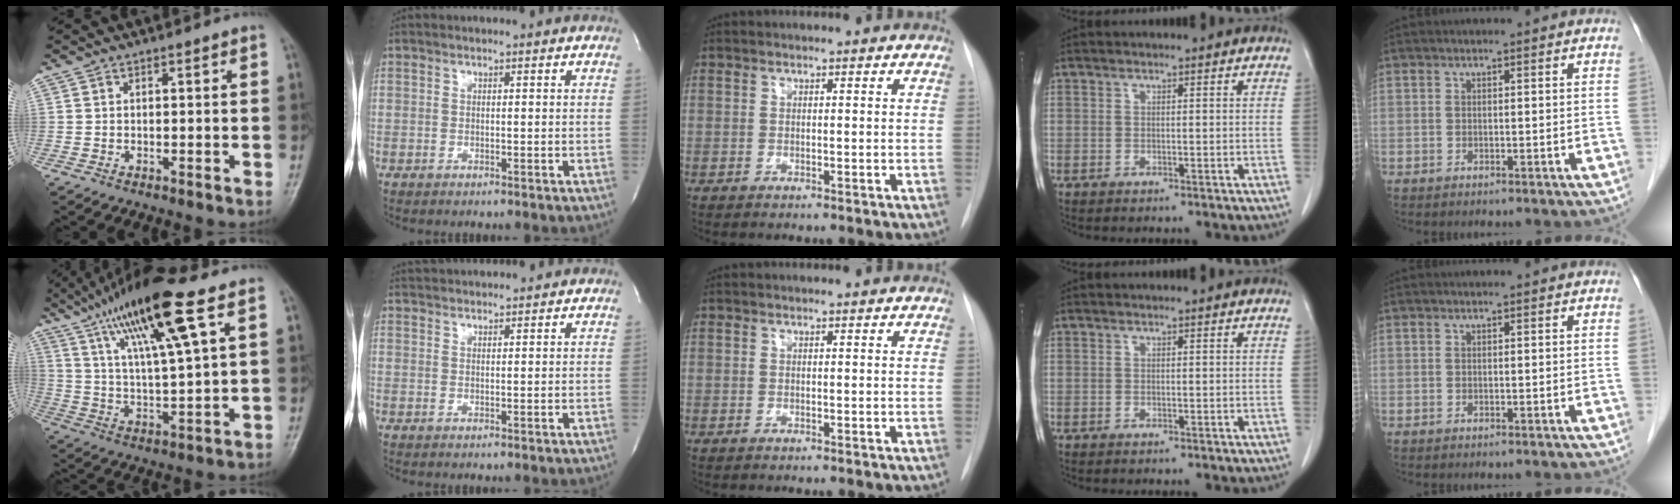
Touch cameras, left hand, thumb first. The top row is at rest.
{"thumb": {"total": 18.2, "force": [9.6, 2.7, 15.2], "torque": [-0.272, -0.018, 0.176]}, "index": {"total": 7.3, "force": [7.1, 0.5, 1.7], "torque": [-0.033, 0.037, 0.103]}}